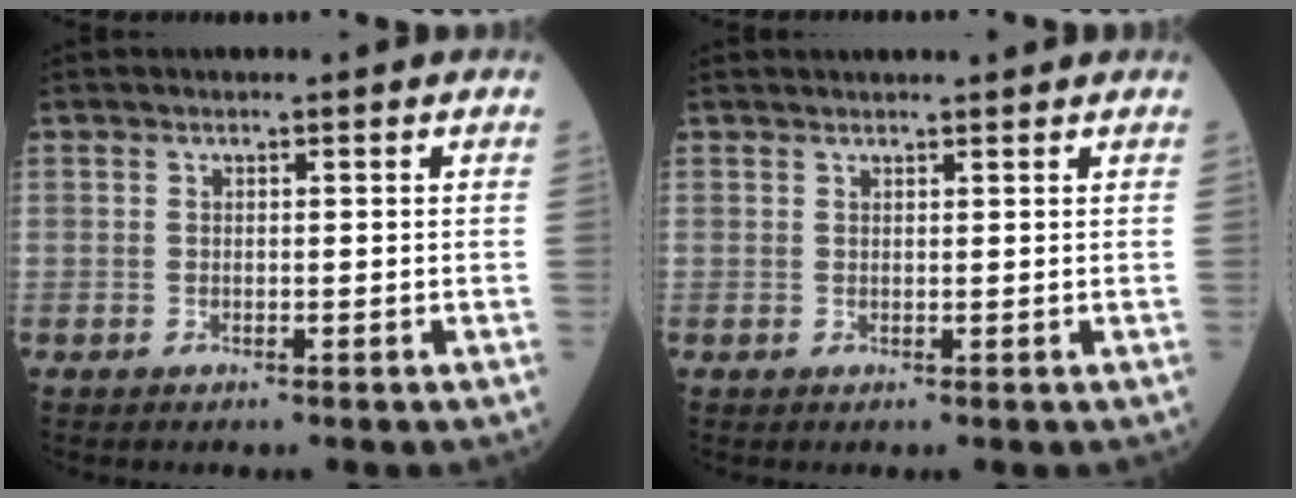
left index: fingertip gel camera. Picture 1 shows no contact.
{"total": 3.6, "force": [3.5, 0.4, 0.8], "torque": [-0.012, 0.023, 0.047]}